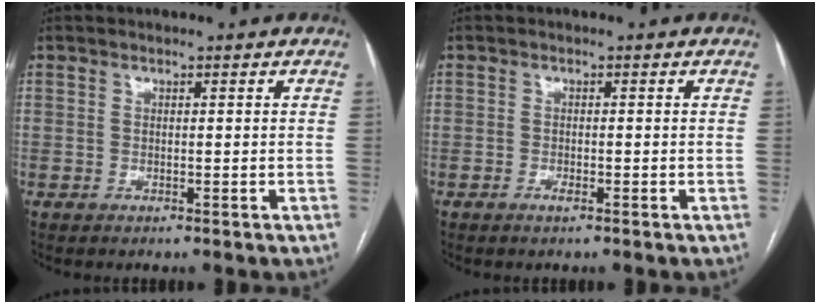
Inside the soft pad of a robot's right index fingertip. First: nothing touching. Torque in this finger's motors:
{"motor_torque": [-0.04, 0.09, -0.09, -0.01]}